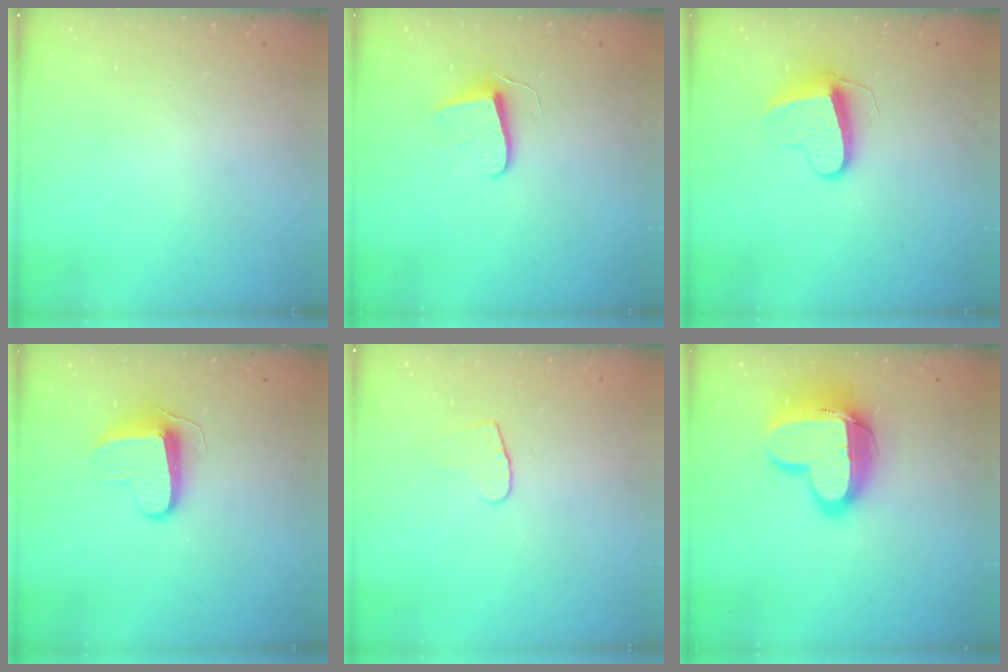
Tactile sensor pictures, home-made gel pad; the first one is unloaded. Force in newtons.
{"total": 7.1, "press": 7.1, "slide": 0.5}
{"total": 10.3, "press": 10.2, "slide": 0.9}
{"total": 9.3, "press": 9.3, "slide": 0.3}
{"total": 5.0, "press": 5.0, "slide": 0.4}
{"total": 17.0, "press": 17.0, "slide": 1.2}